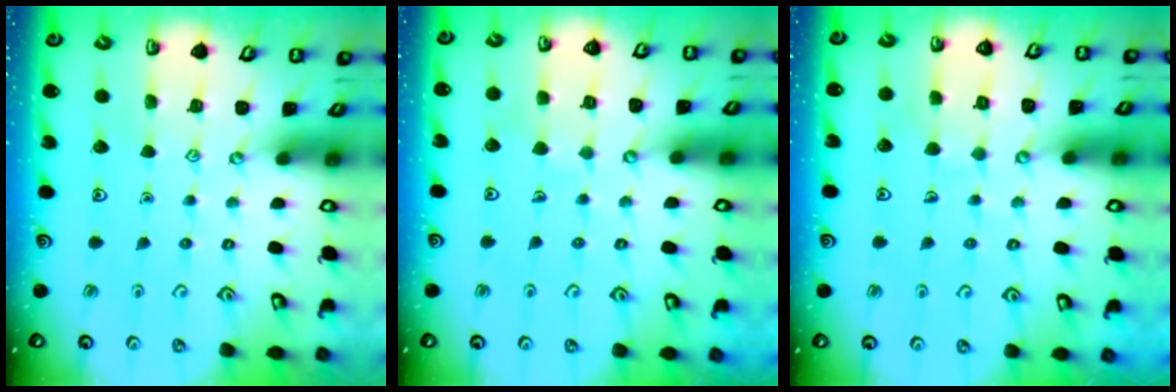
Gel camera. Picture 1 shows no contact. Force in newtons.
{"total": 3.4, "press": 3.4, "slide": 0.0}
{"total": 4.4, "press": 4.3, "slide": 0.3}